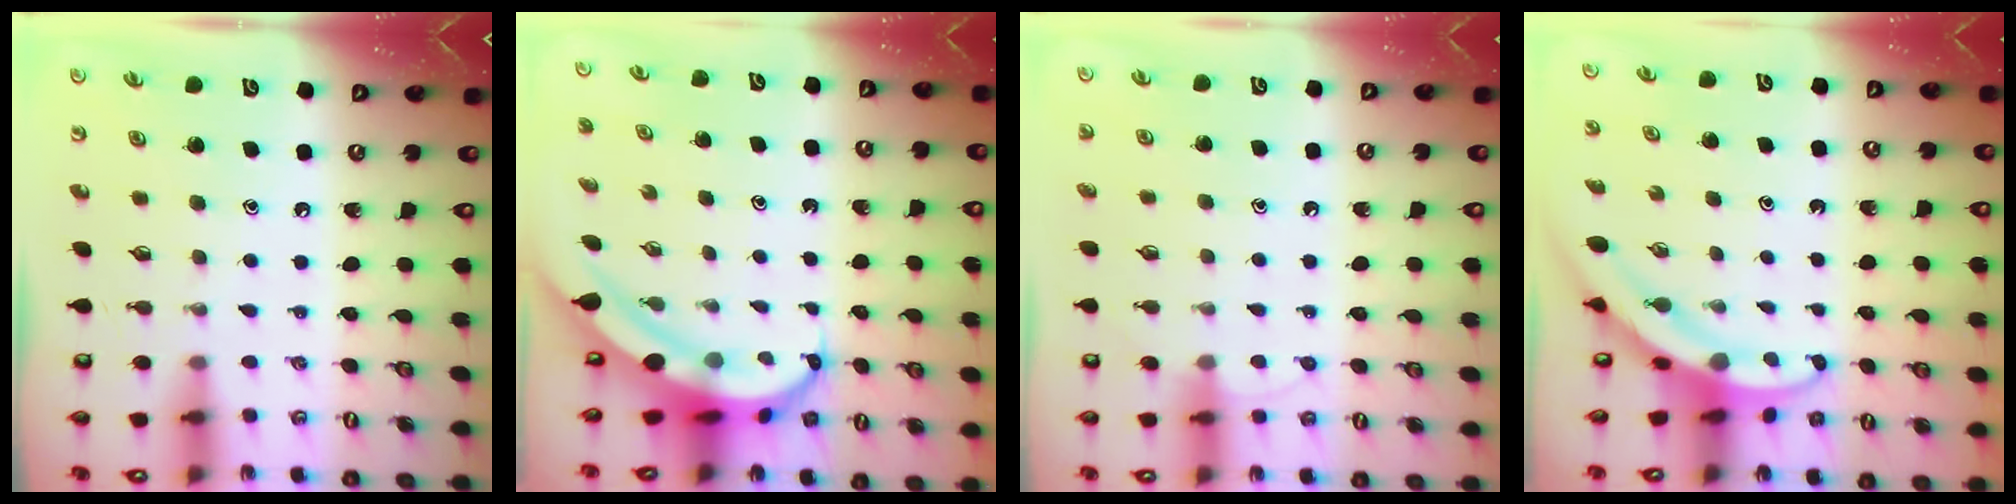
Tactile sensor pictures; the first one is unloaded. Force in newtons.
{"total": 6.4, "press": 6.2, "slide": 1.5}
{"total": 3.9, "press": 3.9, "slide": 0.3}
{"total": 3.3, "press": 3.3, "slide": 0.3}